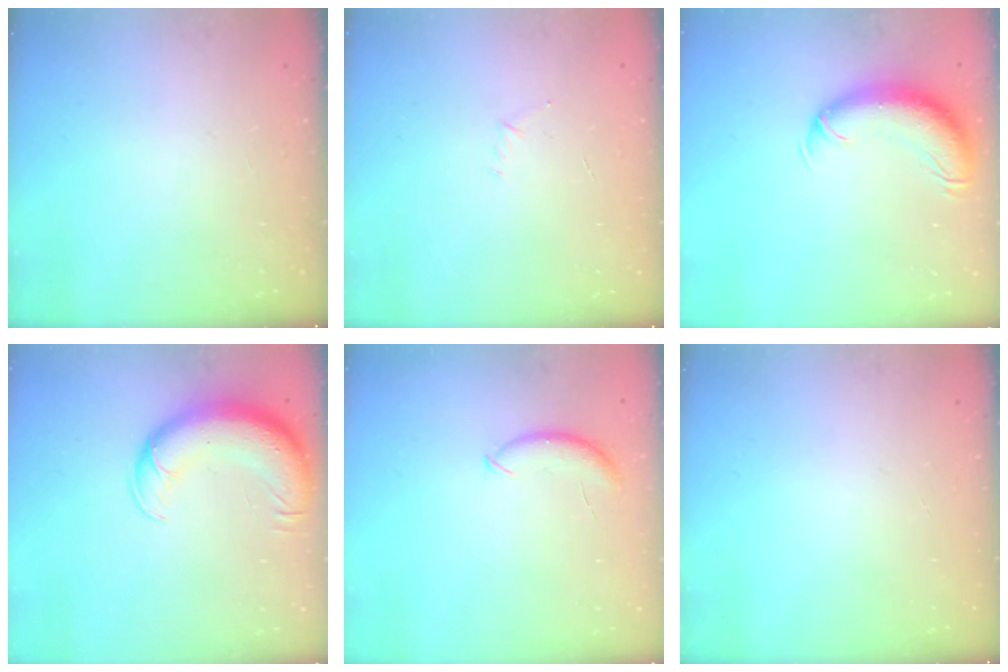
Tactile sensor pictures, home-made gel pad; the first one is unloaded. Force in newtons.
{"total": 2.9, "press": 2.8, "slide": 0.8}
{"total": 11.9, "press": 11.6, "slide": 2.7}
{"total": 13.5, "press": 13.1, "slide": 3.3}
{"total": 7.4, "press": 7.4, "slide": 1.1}
{"total": 0.0}